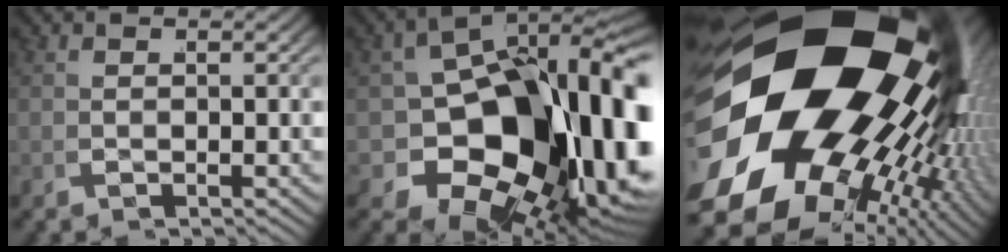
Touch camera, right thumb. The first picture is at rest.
{"total": 25.9, "force": [-5.4, 16.2, 19.5], "torque": [-0.309, -0.091, -0.035]}
{"total": 43.0, "force": [-0.7, 29.4, 31.4], "torque": [-0.462, -0.053, -0.012]}